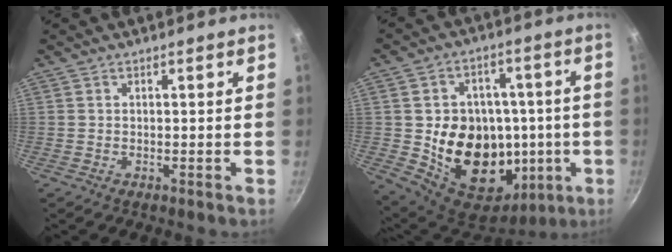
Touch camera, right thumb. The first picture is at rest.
{"total": 23.0, "force": [-2.0, 17.9, 14.3], "torque": [-0.197, 0.013, -0.012]}